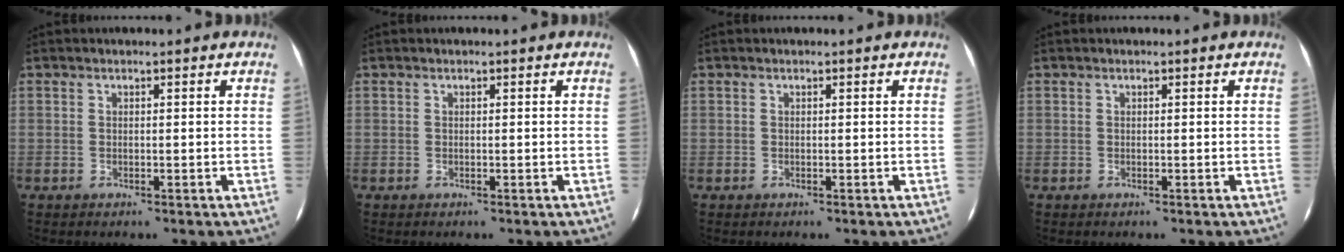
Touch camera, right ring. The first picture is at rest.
{"total": 0.0}
{"total": 0.0}
{"total": 0.0}